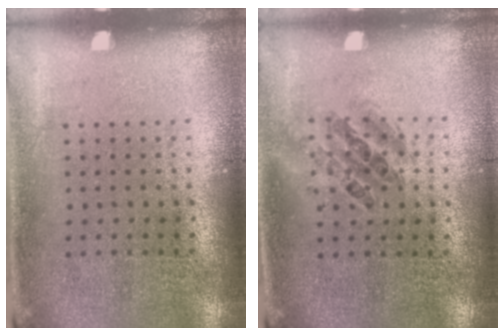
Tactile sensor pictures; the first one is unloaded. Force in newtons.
{"total": 0.9, "press": 0.9, "slide": 0.4}